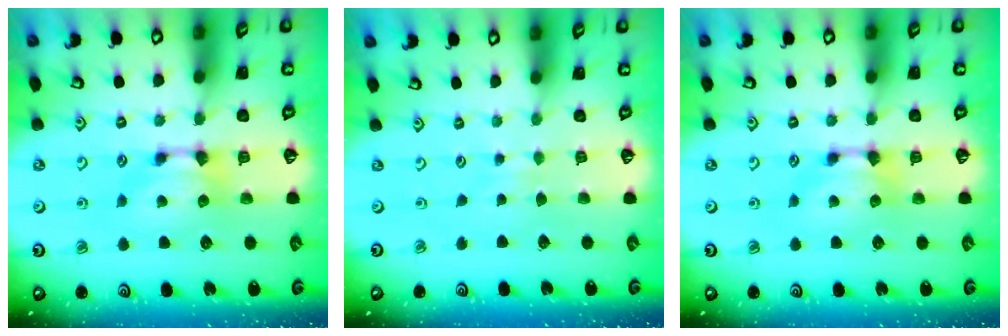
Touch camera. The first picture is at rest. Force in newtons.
{"total": 3.3, "press": 3.3, "slide": 0.4}
{"total": 0.0}